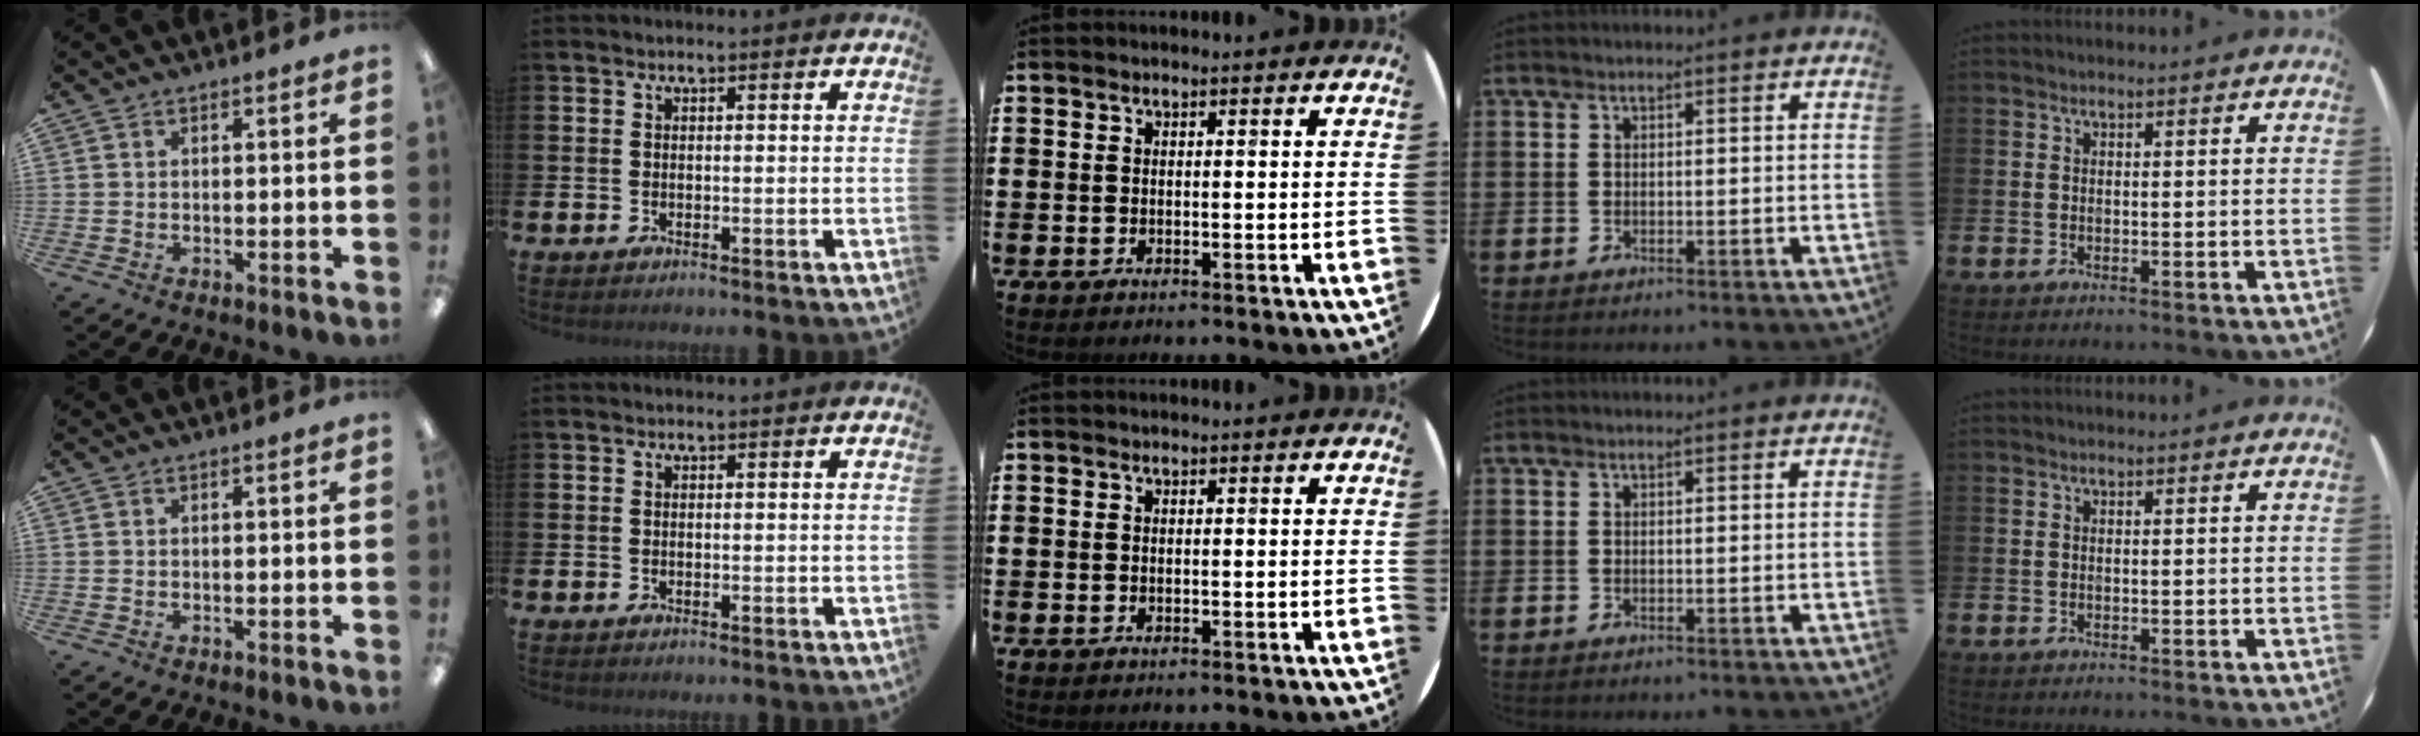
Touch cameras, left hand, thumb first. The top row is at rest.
{}